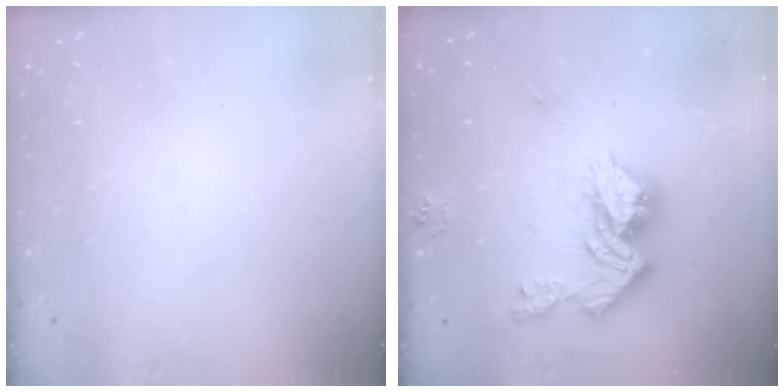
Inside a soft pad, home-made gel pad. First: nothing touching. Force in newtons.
{"total": 14.3, "press": 14.2, "slide": 1.5}